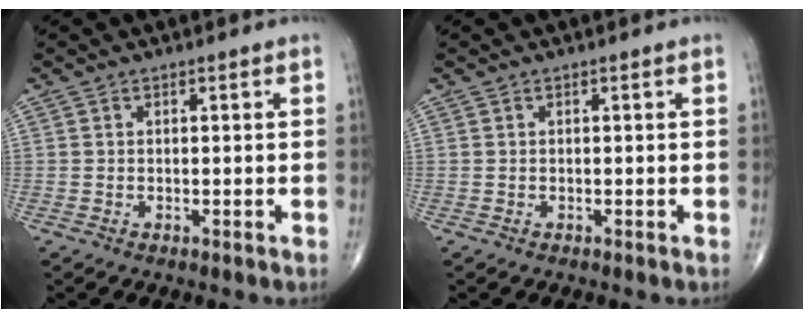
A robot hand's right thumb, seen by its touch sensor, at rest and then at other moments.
{"total": 0.0}